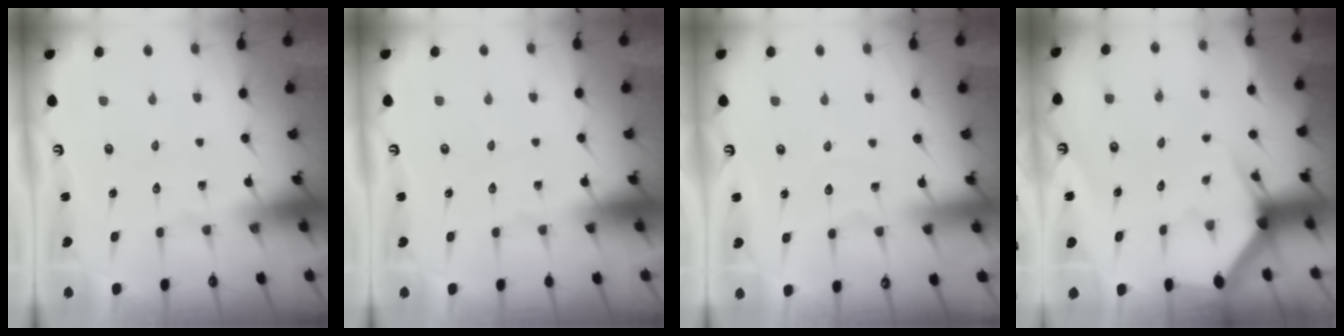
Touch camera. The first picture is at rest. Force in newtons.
{"total": 0.0}
{"total": 2.7, "press": 2.7, "slide": 0.4}
{"total": 2.7, "press": 2.7, "slide": 0.0}